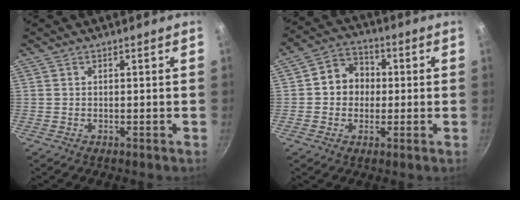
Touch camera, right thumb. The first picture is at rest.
{"total": 8.2, "force": [0.2, 7.2, 3.8], "torque": [-0.023, 0.017, -0.011]}